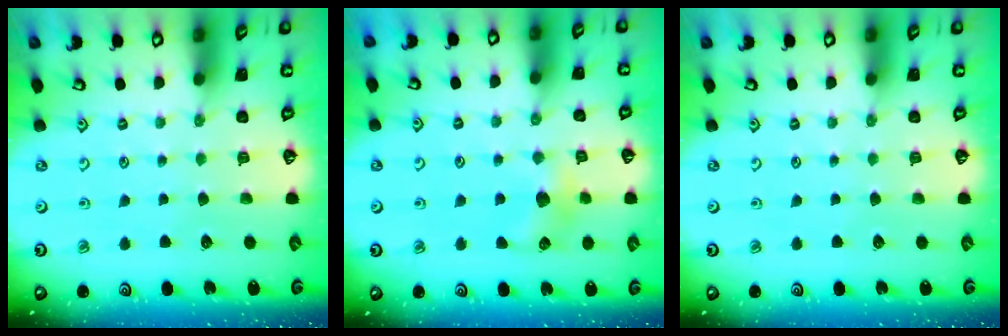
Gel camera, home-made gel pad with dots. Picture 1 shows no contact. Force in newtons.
{"total": 7.9, "press": 7.9, "slide": 0.8}
{"total": 0.0}